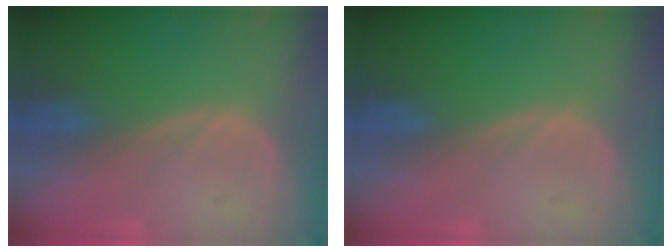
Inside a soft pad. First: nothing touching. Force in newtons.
{"total": 0.0}